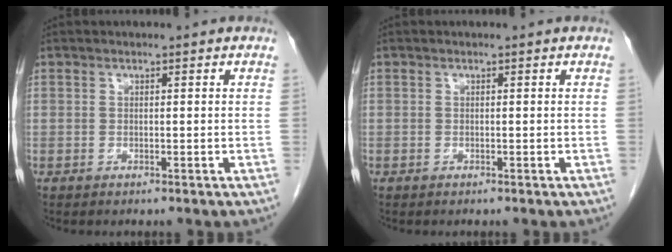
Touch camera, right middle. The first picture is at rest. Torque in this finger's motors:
{"motor_torque": [1.37, -0.76, 1.05, 0.21]}